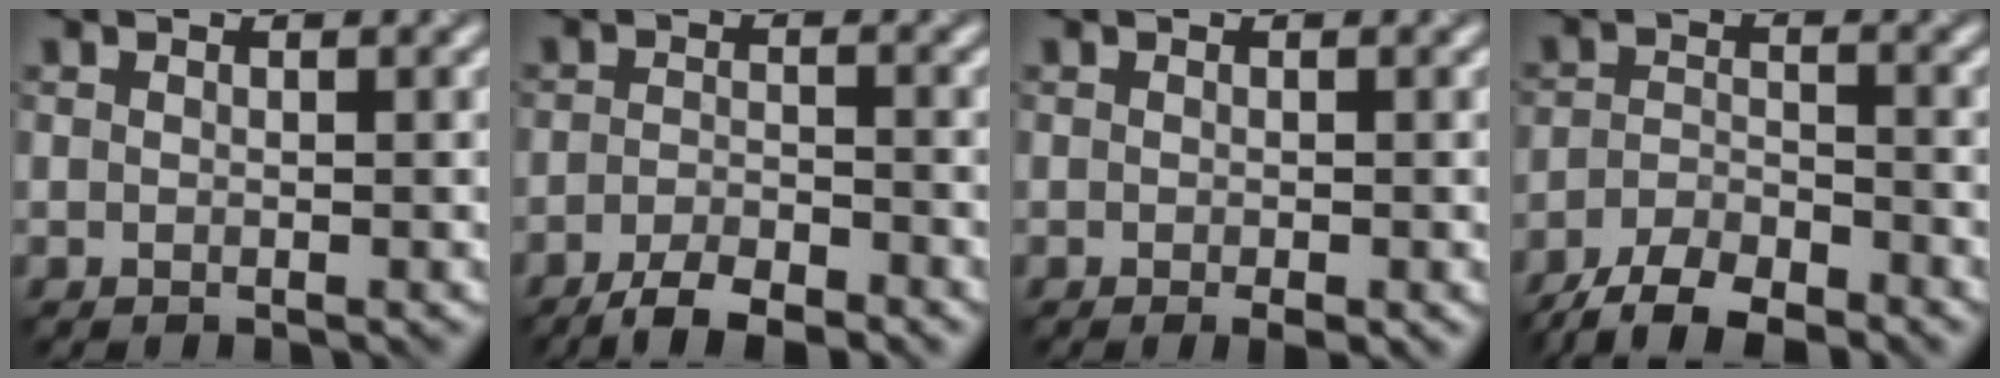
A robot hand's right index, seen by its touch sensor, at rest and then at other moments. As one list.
[{"total": 4.1, "force": [-3.2, 1.0, 2.4], "torque": [-0.046, -0.003, -0.060]}, {"total": 1.1, "force": [-0.5, 0.2, 1.0], "torque": [-0.013, -0.005, -0.006]}, {"total": 5.9, "force": [-4.9, 1.5, 2.9], "torque": [-0.049, -0.008, -0.093]}]